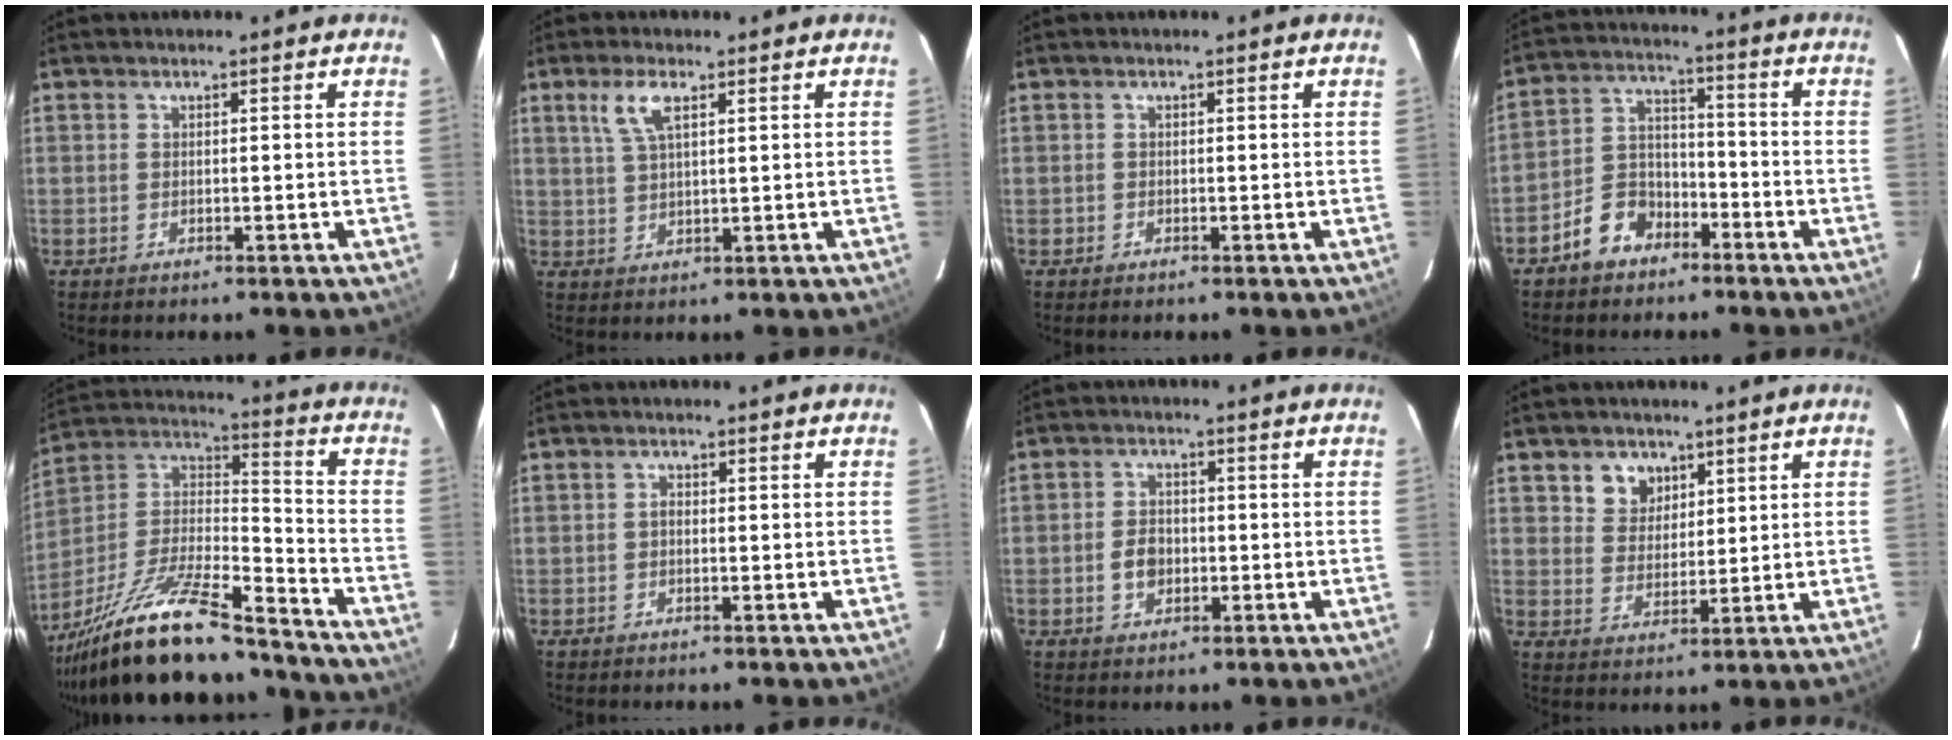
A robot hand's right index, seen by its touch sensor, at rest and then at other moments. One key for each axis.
{"total": 4.9, "fx": 2.4, "fy": 1.6, "fz": 4.0, "tx": -0.081, "ty": 0.006, "tz": 0.051}
{"total": 0.7, "fx": -0.4, "fy": 0.6, "fz": -0.1, "tx": 0.000, "ty": 0.003, "tz": -0.006}
{"total": 8.4, "fx": -5.6, "fy": 5.4, "fz": 3.2, "tx": -0.072, "ty": 0.028, "tz": -0.095}
{"total": 26.0, "fx": -20.2, "fy": 6.1, "fz": 15.1, "tx": -0.292, "ty": -0.017, "tz": -0.329}
{"total": 0.7, "fx": -0.3, "fy": 0.5, "fz": 0.4, "tx": -0.005, "ty": 0.004, "tz": -0.007}
{"total": 4.2, "fx": -1.0, "fy": 3.2, "fz": 2.5, "tx": -0.049, "ty": 0.006, "tz": -0.014}
{"total": 5.5, "fx": 3.0, "fy": 4.4, "fz": 1.4, "tx": -0.018, "ty": 0.012, "tz": 0.060}